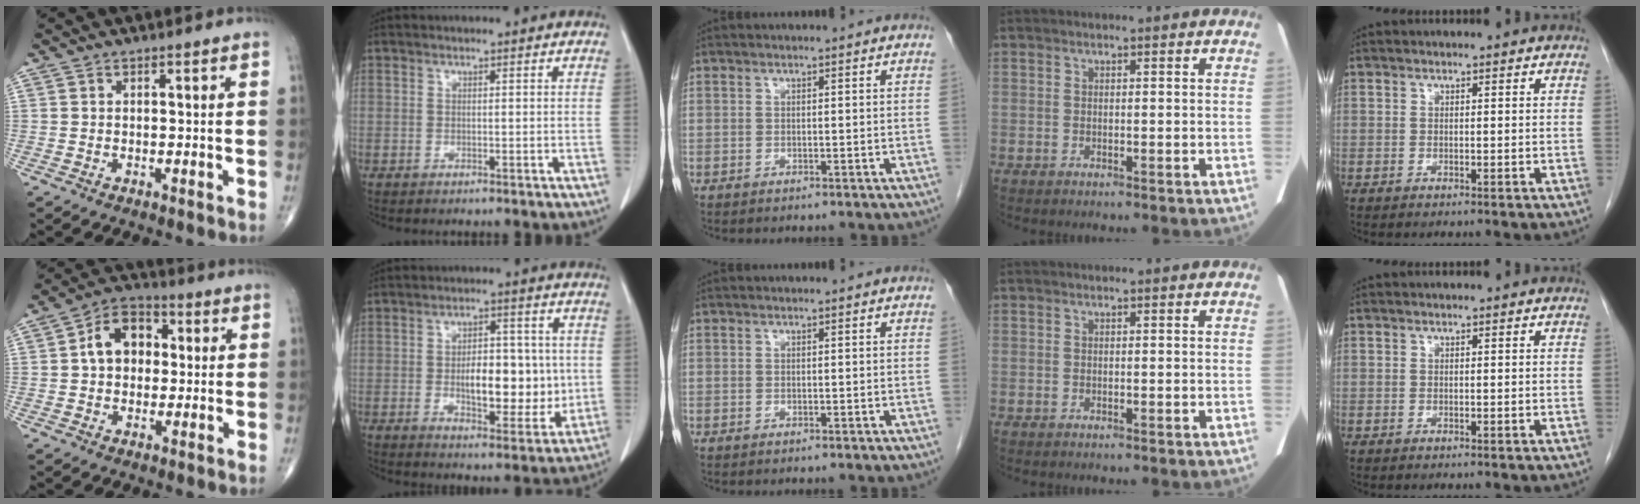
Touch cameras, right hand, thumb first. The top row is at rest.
{"thumb": {"total": 9.7, "force": [1.2, 7.1, 6.5], "torque": [-0.083, 0.023, 0.010]}, "index": {"total": 10.8, "force": [-0.4, 4.9, 9.6], "torque": [-0.145, 0.007, 0.002]}}